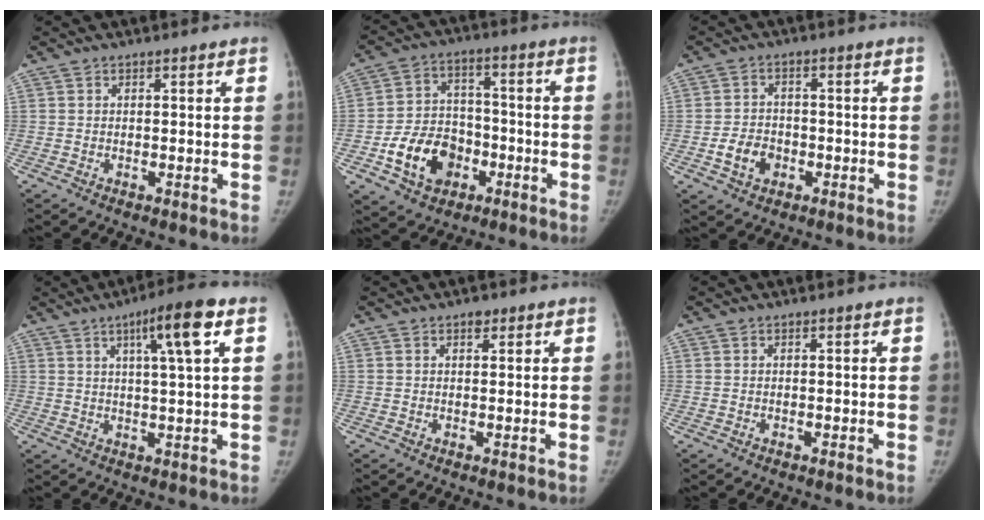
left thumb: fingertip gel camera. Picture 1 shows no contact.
{"total": 13.0, "force": [-5.1, 9.8, 6.8], "torque": [-0.083, 0.030, -0.085]}
{"total": 5.5, "force": [-2.0, 4.4, 2.8], "torque": [-0.034, 0.015, -0.035]}
{"total": 9.5, "force": [4.0, 0.8, 8.6], "torque": [-0.139, -0.003, 0.059]}
{"total": 1.2, "force": [0.8, 0.8, 0.5], "torque": [0.002, -0.002, 0.007]}
{"total": 0.0}